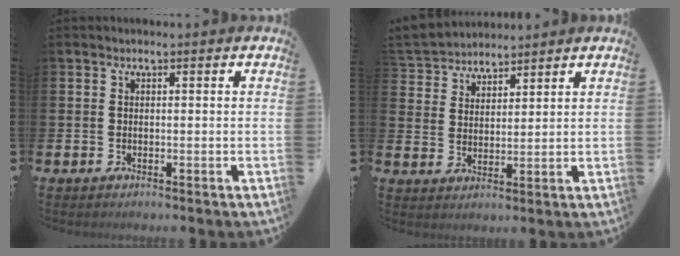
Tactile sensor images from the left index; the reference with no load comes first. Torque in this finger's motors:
{"motor_torque": [0.33, -0.46, 1.05, 0.21]}